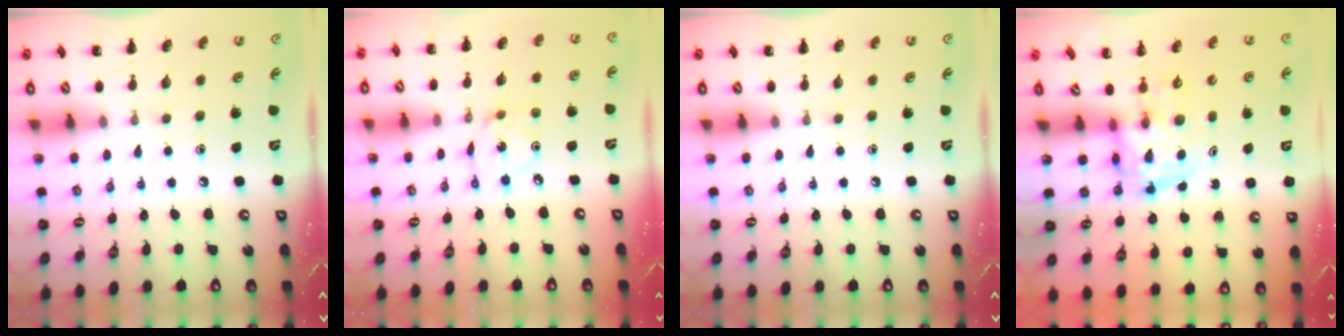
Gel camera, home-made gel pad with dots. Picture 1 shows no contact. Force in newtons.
{"total": 2.4, "press": 2.4, "slide": 0.4}
{"total": 0.0}
{"total": 3.4, "press": 3.3, "slide": 0.6}